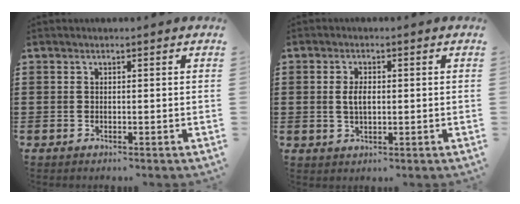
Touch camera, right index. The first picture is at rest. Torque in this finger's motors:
{"motor_torque": [0.57, 0.37, 0.17, 0.00]}